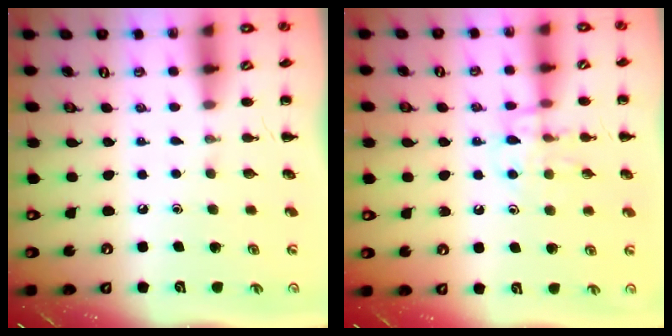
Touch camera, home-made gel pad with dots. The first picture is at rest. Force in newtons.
{"total": 11.1, "press": 11.1, "slide": 0.7}